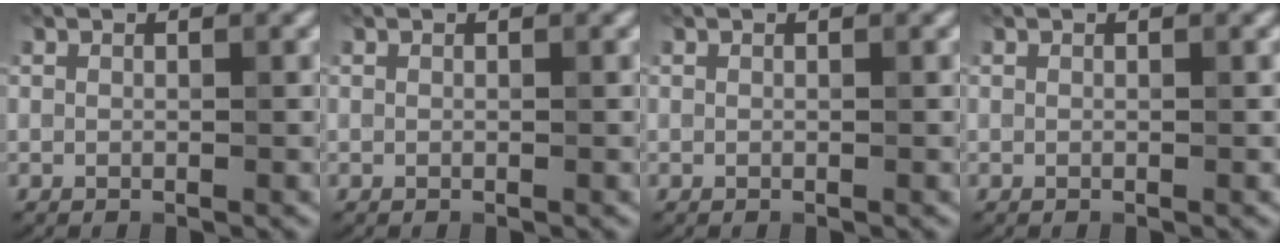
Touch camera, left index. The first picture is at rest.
{"total": 0.0}
{"total": 0.0}
{"total": 0.0}